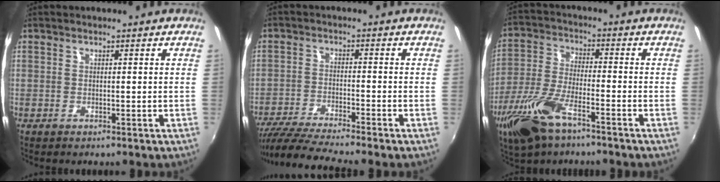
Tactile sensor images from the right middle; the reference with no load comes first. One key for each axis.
{"total": 11.3, "fx": -10.1, "fy": -0.5, "fz": 5.1, "tx": -0.118, "ty": -0.026, "tz": -0.181}
{"total": 13.6, "fx": -8.2, "fy": 4.8, "fz": 9.7, "tx": -0.216, "ty": -0.025, "tz": -0.162}